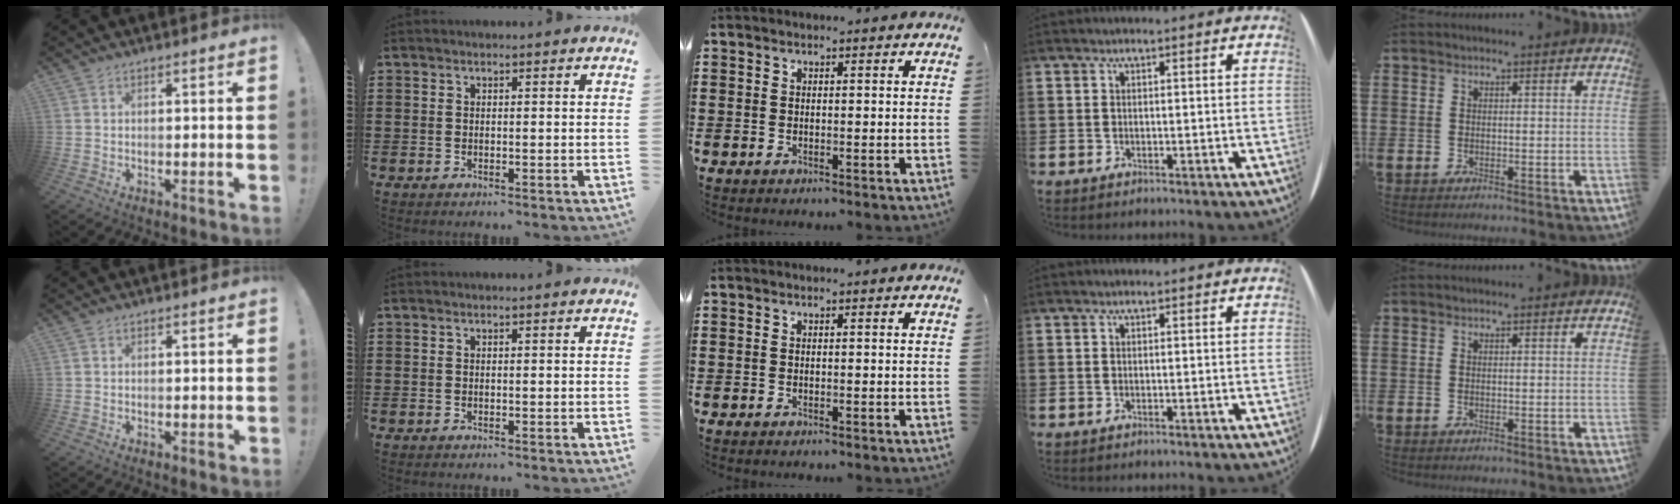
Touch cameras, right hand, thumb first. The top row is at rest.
{"thumb": {"total": 0.5, "force": [0.3, 0.3, 0.3], "torque": [-0.001, 0.000, 0.004]}}